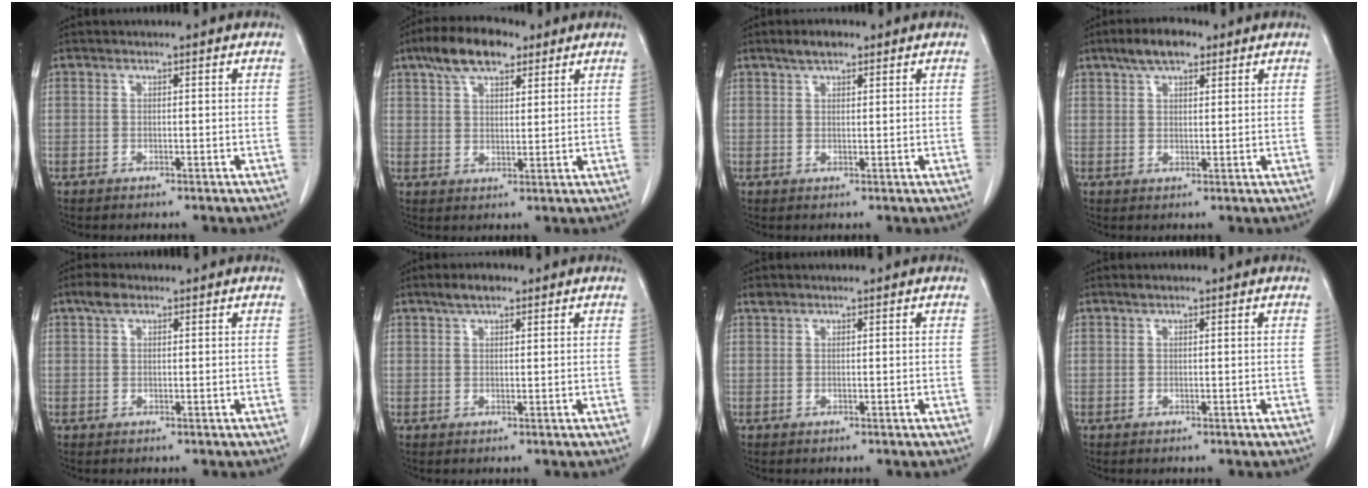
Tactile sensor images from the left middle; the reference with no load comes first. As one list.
[{"total": 8.9, "force": [5.9, 3.6, 5.7], "torque": [-0.107, 0.021, 0.104]}, {"total": 2.8, "force": [2.1, 1.0, 1.6], "torque": [-0.034, 0.006, 0.036]}, {"total": 5.9, "force": [3.9, 2.2, 3.8], "torque": [-0.071, 0.015, 0.068]}, {"total": 2.2, "force": [1.5, 1.0, 1.3], "torque": [-0.030, 0.011, 0.028]}, {"total": 3.0, "force": [2.2, 1.0, 1.8], "torque": [-0.036, 0.007, 0.037]}, {"total": 0.8, "force": [0.8, 0.3, 0.1], "torque": [-0.008, 0.005, 0.016]}, {"total": 0.6, "force": [0.5, 0.1, 0.3], "torque": [-0.013, 0.002, 0.012]}]